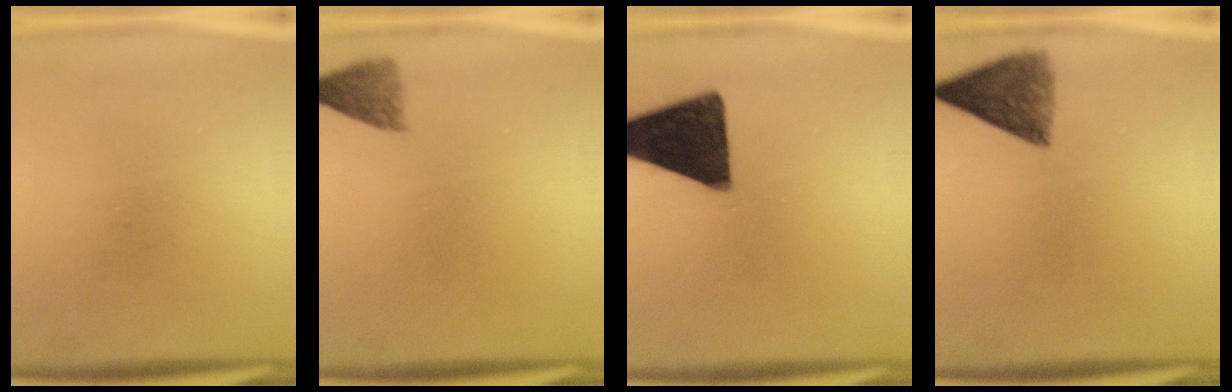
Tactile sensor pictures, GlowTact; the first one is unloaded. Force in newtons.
{"total": 3.0}
{"total": 17.2}
{"total": 6.9}